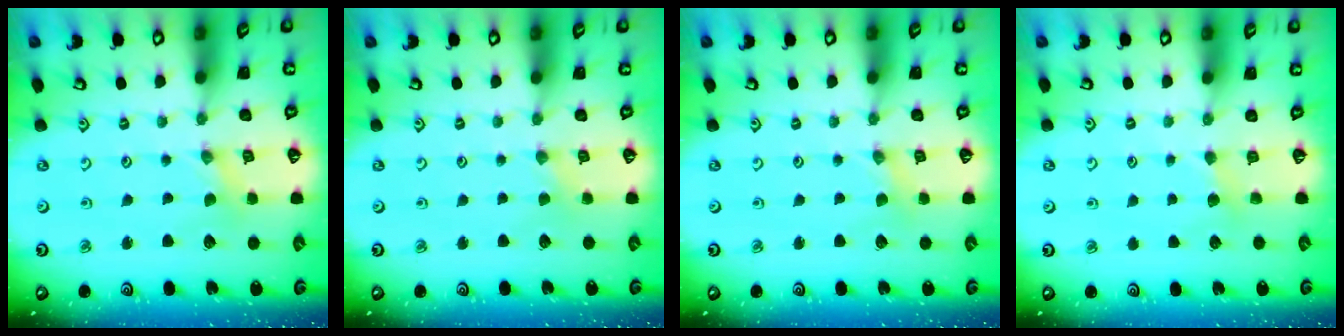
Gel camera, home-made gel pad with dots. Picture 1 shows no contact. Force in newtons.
{"total": 1.1, "press": 1.1, "slide": 0.2}
{"total": 0.8, "press": 0.8, "slide": 0.2}
{"total": 2.9, "press": 2.9, "slide": 0.5}